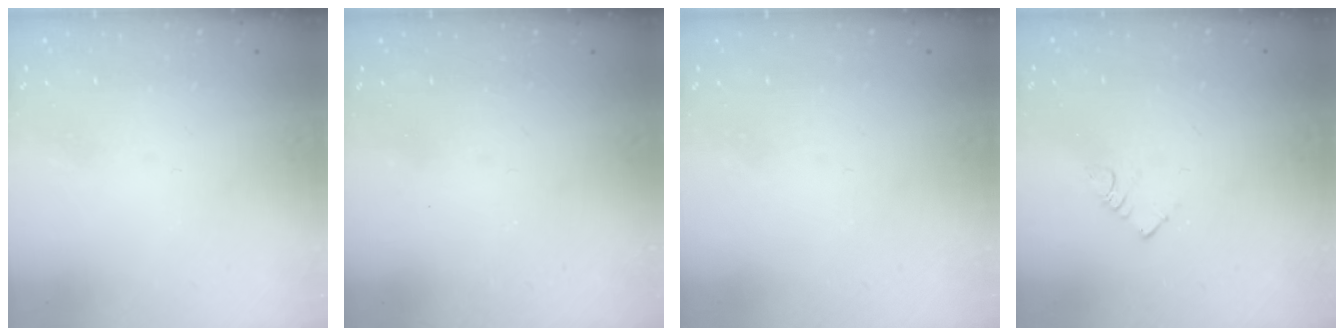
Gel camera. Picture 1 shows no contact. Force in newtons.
{"total": 2.5, "press": 2.4, "slide": 0.4}
{"total": 0.0}
{"total": 3.6, "press": 3.6, "slide": 0.2}